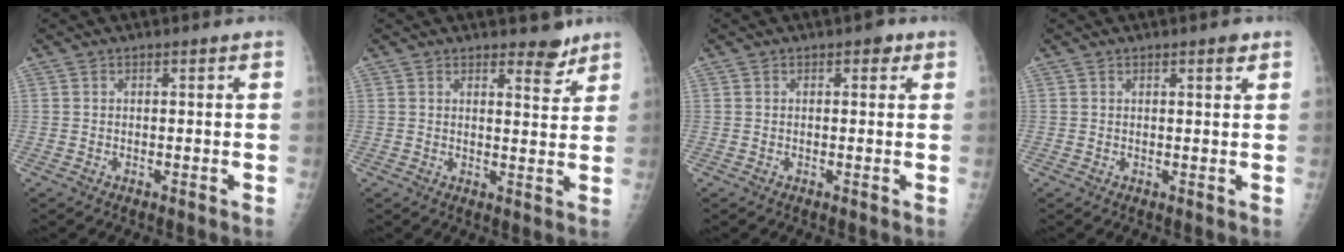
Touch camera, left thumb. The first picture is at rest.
{"total": 4.3, "force": [3.3, 1.7, 2.0], "torque": [-0.007, -0.025, 0.045]}
{"total": 1.6, "force": [0.7, 1.0, 1.1], "torque": [-0.001, 0.001, 0.004]}
{"total": 1.8, "force": [1.1, 0.4, 1.3], "torque": [-0.018, -0.005, 0.014]}